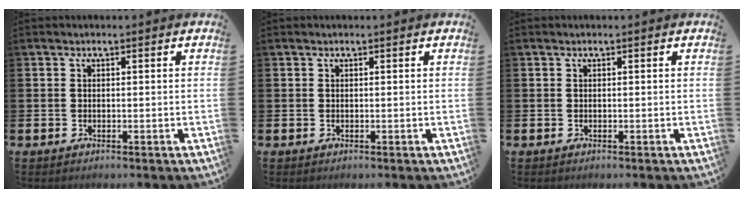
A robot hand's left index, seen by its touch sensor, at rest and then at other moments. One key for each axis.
{"total": 0.0}
{"total": 0.0}